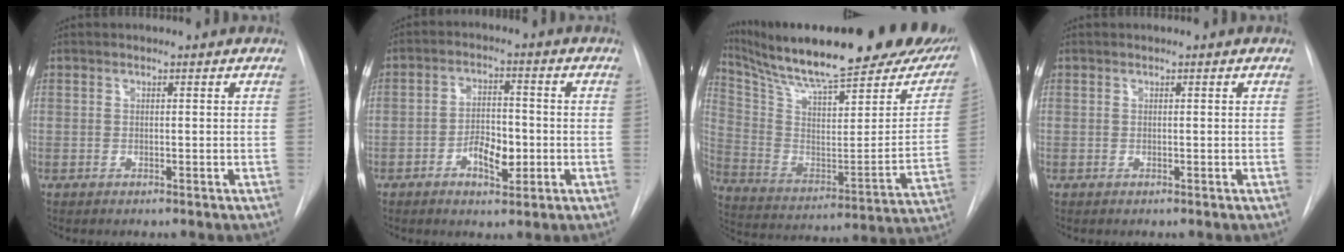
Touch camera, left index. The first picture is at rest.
{"total": 5.8, "force": [-2.4, 2.7, 4.6], "torque": [-0.080, 0.001, -0.037]}
{"total": 32.8, "force": [26.2, 6.4, 18.6], "torque": [-0.301, -0.055, 0.365]}
{"total": 0.0}